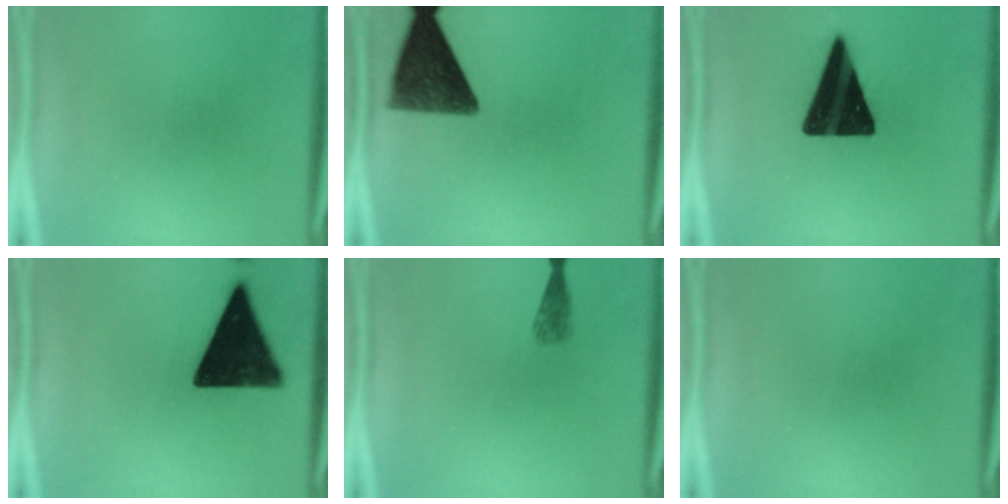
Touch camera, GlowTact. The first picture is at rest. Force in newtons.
{"total": 12.3}
{"total": 19.1}
{"total": 17.4}
{"total": 1.9}
{"total": 0.0}